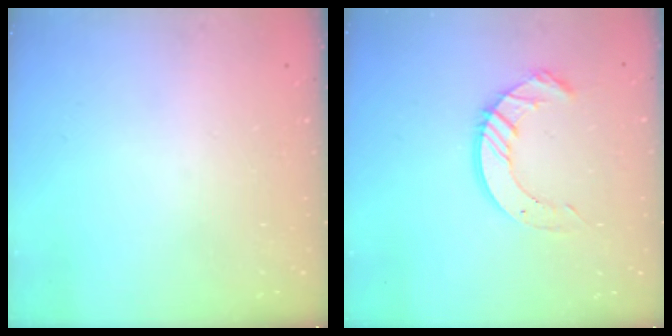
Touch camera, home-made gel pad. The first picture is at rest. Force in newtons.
{"total": 10.2, "press": 10.1, "slide": 1.0}